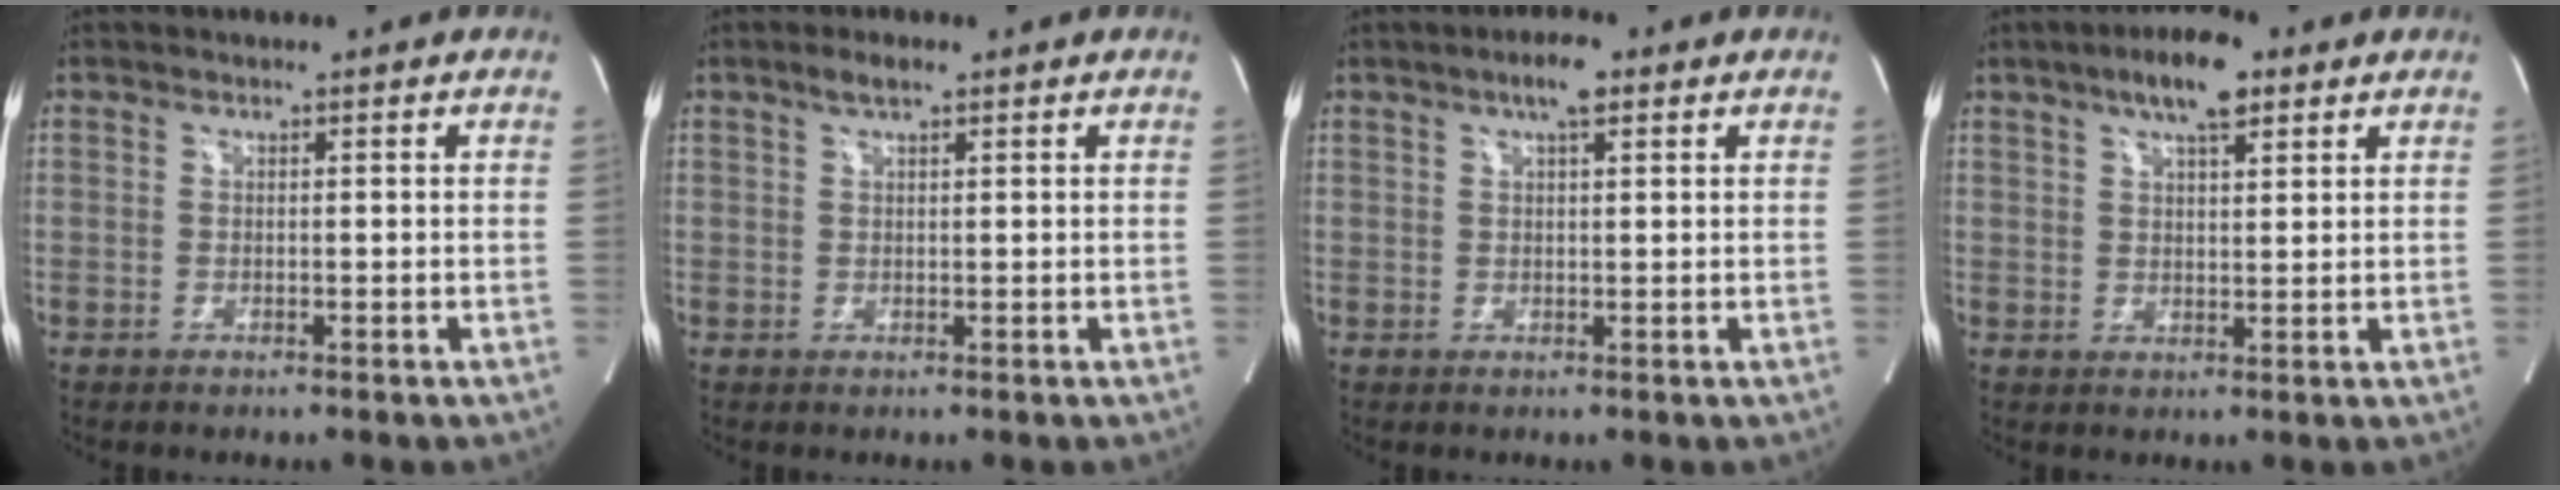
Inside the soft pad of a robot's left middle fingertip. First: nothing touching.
{"total": 2.2, "force": [1.5, 0.6, 1.5], "torque": [-0.031, 0.007, 0.028]}
{"total": 3.9, "force": [2.3, 0.7, 3.1], "torque": [-0.057, 0.009, 0.037]}
{"total": 7.4, "force": [4.6, 2.0, 5.5], "torque": [-0.098, 0.012, 0.075]}